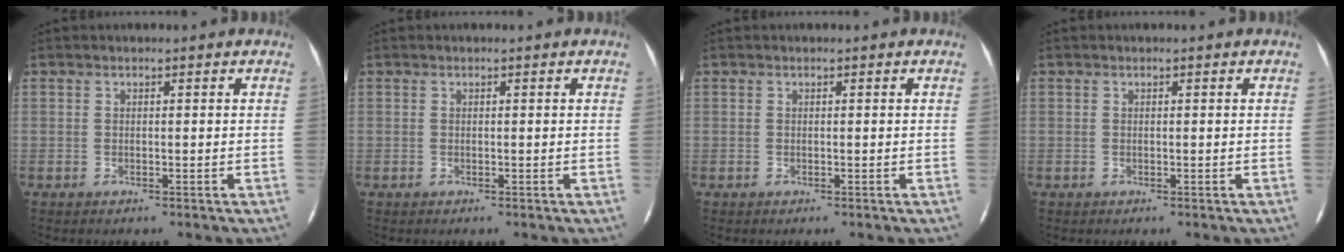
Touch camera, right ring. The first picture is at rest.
{"total": 0.0}
{"total": 0.0}
{"total": 0.0}